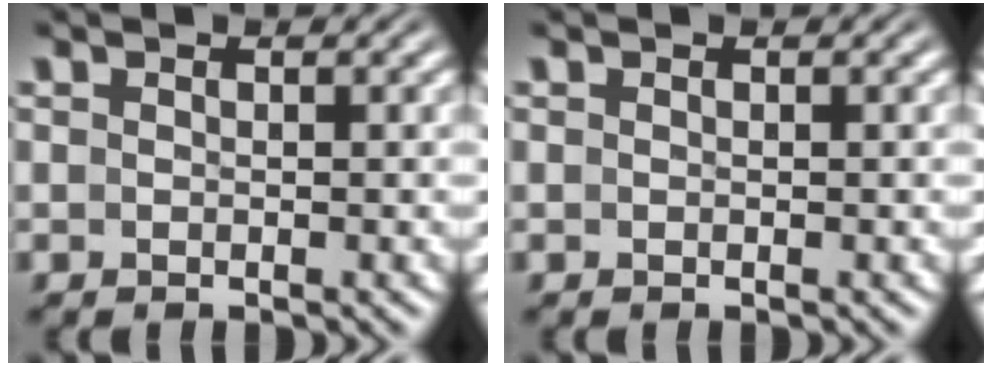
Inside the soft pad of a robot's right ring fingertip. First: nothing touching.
{"total": 0.0}